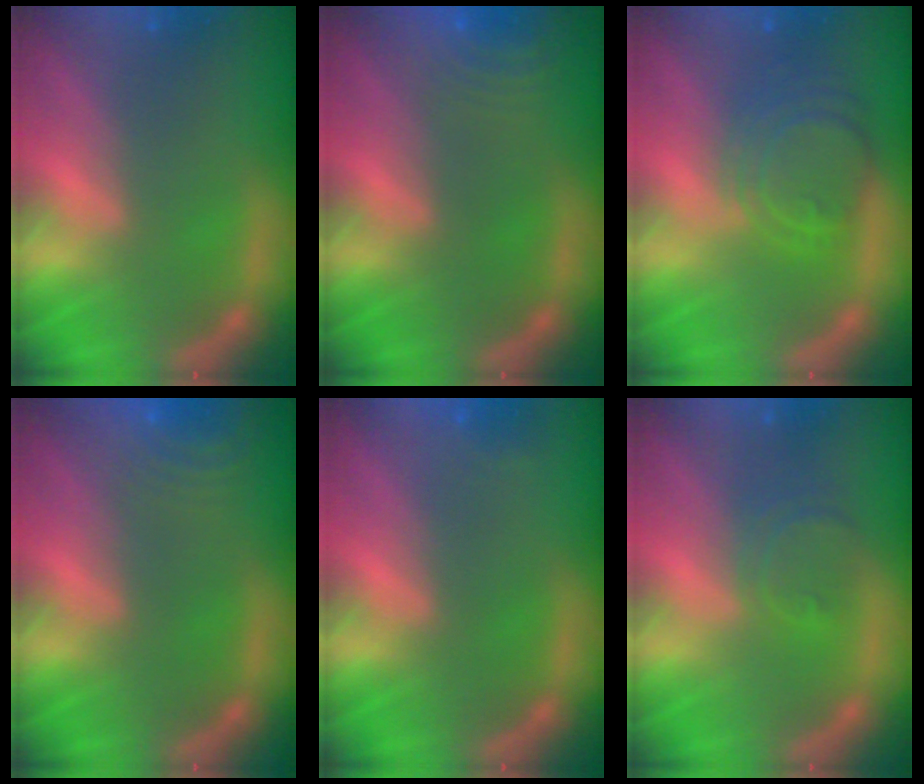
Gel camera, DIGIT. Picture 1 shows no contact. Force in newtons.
{"total": 9.1}
{"total": 6.5}
{"total": 8.5}
{"total": 1.4}
{"total": 3.0}